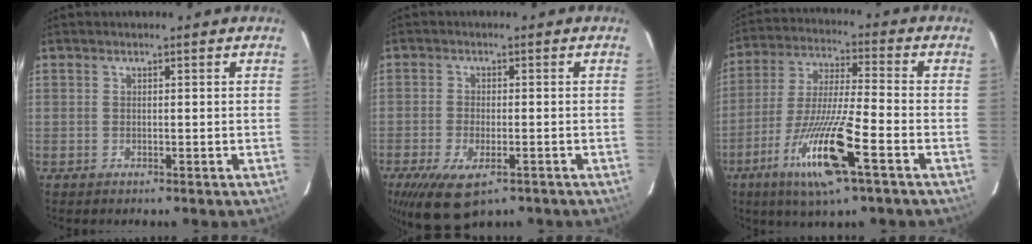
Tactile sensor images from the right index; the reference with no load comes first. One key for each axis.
{"total": 8.9, "fx": -5.4, "fy": 3.4, "fz": 6.2, "tx": -0.115, "ty": -0.019, "tz": -0.088}
{"total": 14.9, "fx": -6.9, "fy": 0.5, "fz": 13.2, "tx": -0.266, "ty": -0.026, "tz": -0.125}